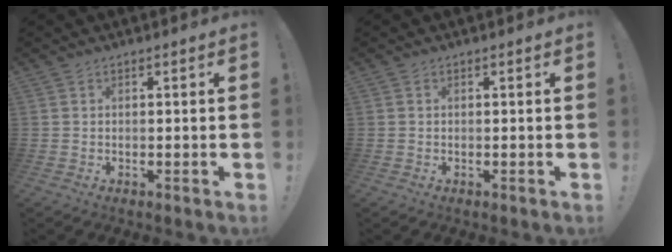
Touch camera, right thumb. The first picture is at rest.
{"total": 0.0}